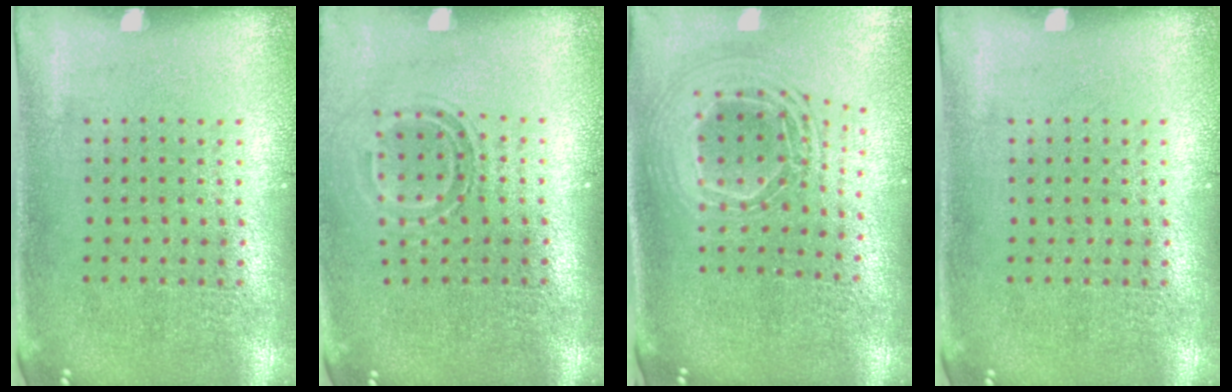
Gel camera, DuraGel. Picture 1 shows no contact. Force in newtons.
{"total": 1.6, "press": 1.0, "slide": 1.2}
{"total": 2.2, "press": 1.7, "slide": 1.5}
{"total": 0.0}